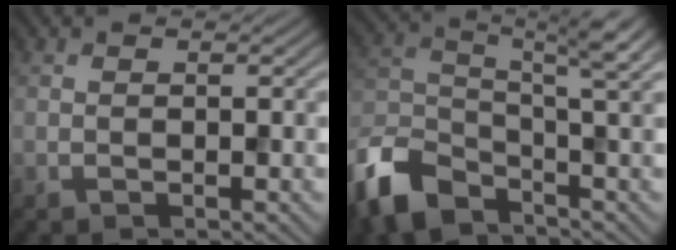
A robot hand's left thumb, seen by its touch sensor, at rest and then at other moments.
{"total": 7.8, "force": [-5.2, 2.8, 5.0], "torque": [-0.097, -0.013, -0.116]}